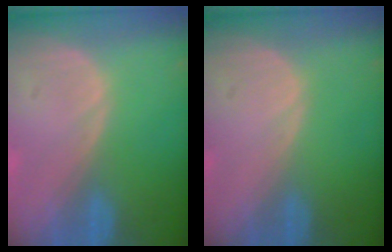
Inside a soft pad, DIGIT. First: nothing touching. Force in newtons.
{"total": 0.0}